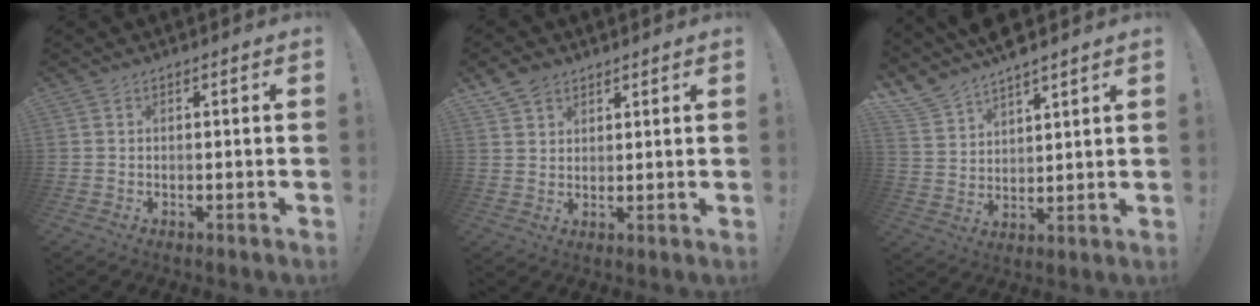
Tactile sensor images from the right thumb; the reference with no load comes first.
{"total": 5.2, "force": [3.8, 3.3, 1.2], "torque": [-0.018, -0.020, 0.072]}
{"total": 7.8, "force": [7.0, 2.8, 1.9], "torque": [-0.054, -0.054, 0.135]}